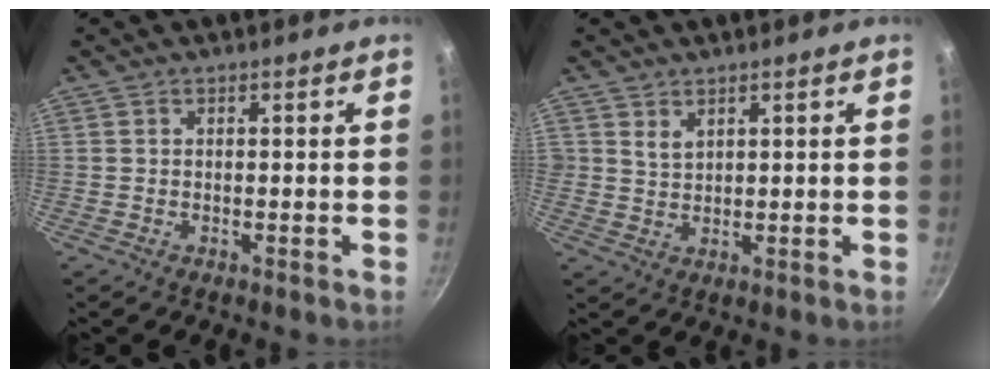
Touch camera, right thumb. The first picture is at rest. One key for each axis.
{"total": 2.4, "fx": 1.6, "fy": 1.6, "fz": 1.0, "tx": -0.012, "ty": -0.010, "tz": 0.033}